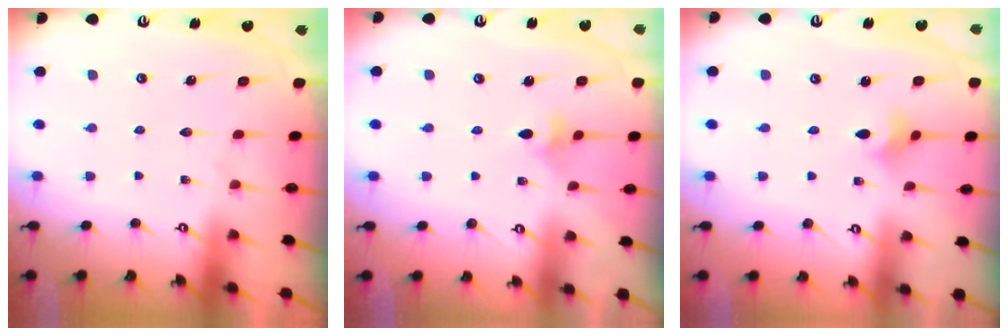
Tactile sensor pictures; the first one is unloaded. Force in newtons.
{"total": 3.8, "press": 3.7, "slide": 0.9}
{"total": 2.2, "press": 2.1, "slide": 0.4}